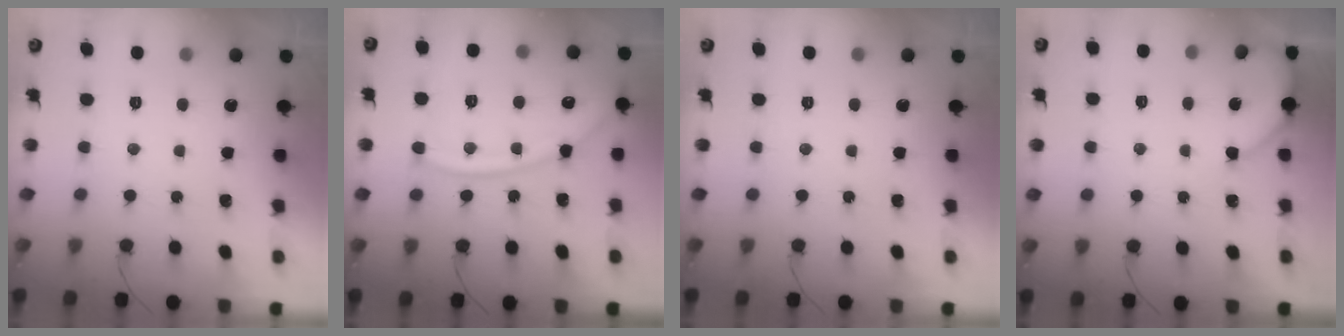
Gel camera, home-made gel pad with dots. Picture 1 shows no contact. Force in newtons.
{"total": 13.1, "press": 13.0, "slide": 1.4}
{"total": 0.0}
{"total": 3.5, "press": 3.5, "slide": 0.4}